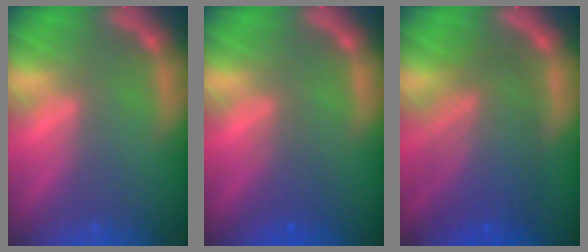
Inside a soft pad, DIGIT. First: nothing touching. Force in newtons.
{"total": 1.9}
{"total": 8.6}